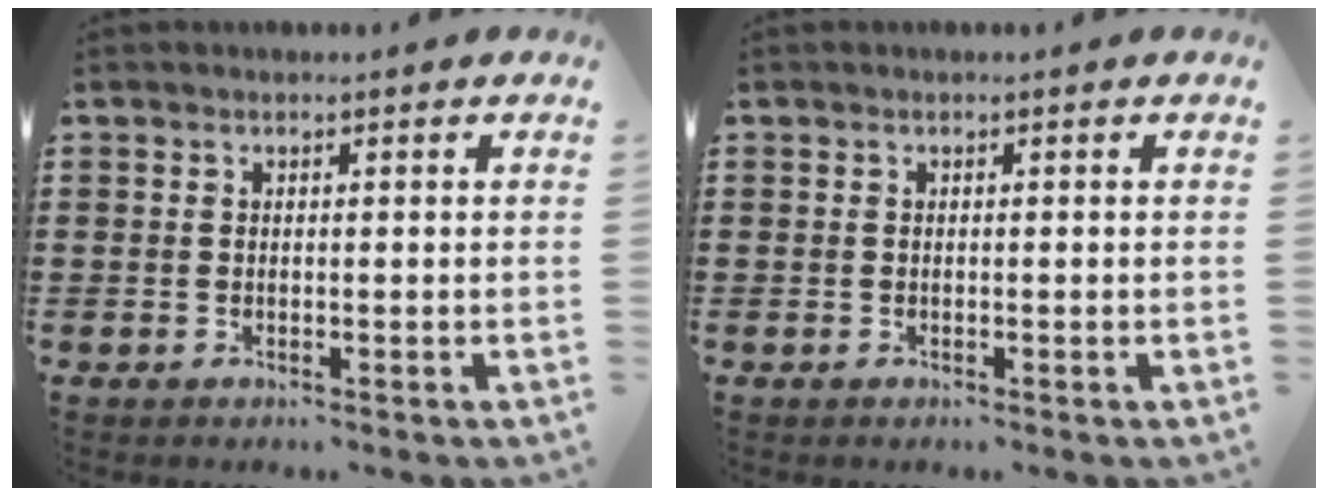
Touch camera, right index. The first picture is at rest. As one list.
[{"total": 0.0}]